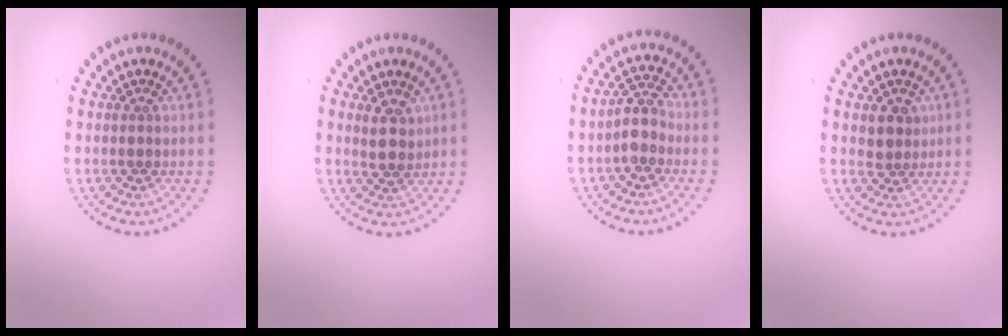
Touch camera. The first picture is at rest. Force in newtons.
{"total": 2.1, "press": 2.0, "slide": 0.7}
{"total": 2.4, "press": 2.0, "slide": 1.3}
{"total": 2.0, "press": 1.7, "slide": 1.0}